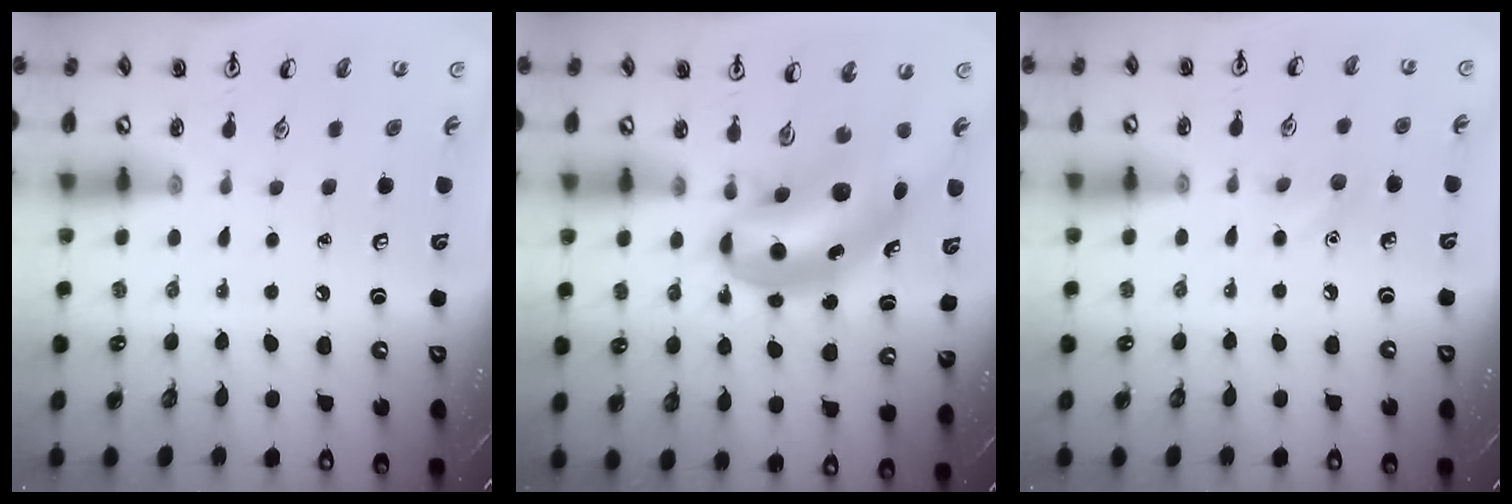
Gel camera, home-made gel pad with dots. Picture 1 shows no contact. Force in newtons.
{"total": 8.7, "press": 8.4, "slide": 2.5}
{"total": 6.2, "press": 6.0, "slide": 1.7}